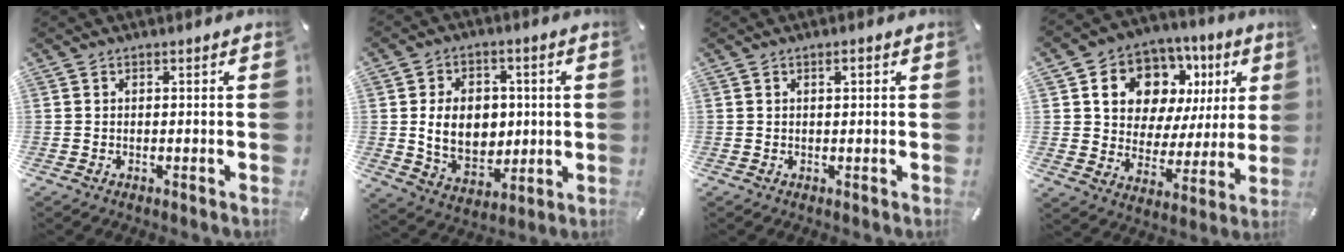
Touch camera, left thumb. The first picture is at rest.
{"total": 12.3, "force": [0.8, 9.5, 7.7], "torque": [-0.132, 0.007, 0.018]}
{"total": 1.4, "force": [0.5, 0.5, 1.2], "torque": [-0.015, 0.001, 0.006]}
{"total": 12.1, "force": [6.1, 9.5, 4.4], "torque": [-0.078, -0.044, 0.115]}